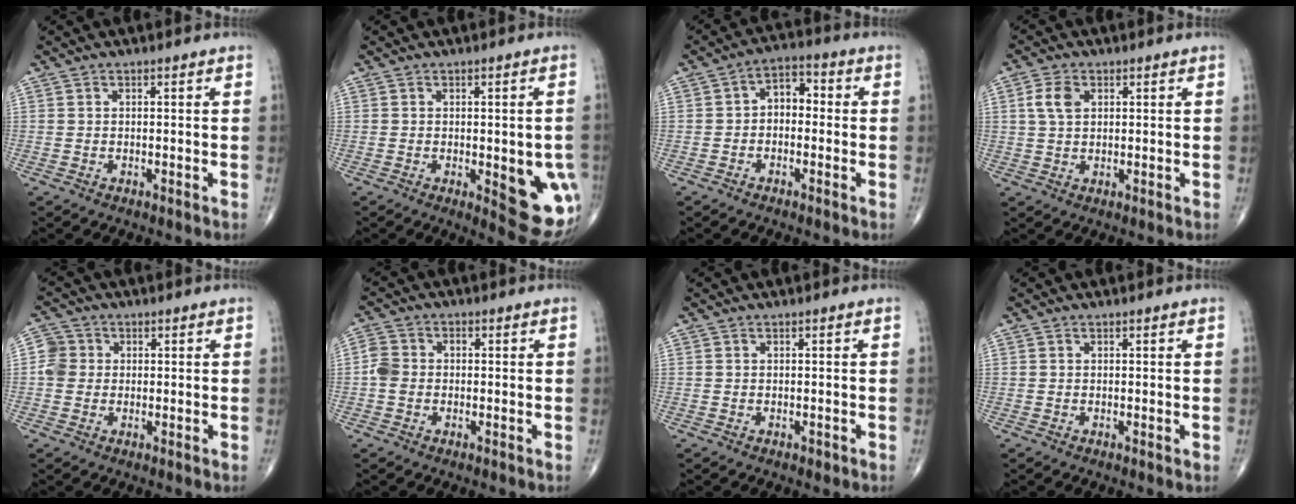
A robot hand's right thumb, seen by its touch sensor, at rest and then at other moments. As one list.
[{"total": 11.7, "force": [-2.5, 4.1, 10.7], "torque": [-0.100, -0.014, -0.020]}, {"total": 5.4, "force": [-0.4, 3.7, 3.9], "torque": [-0.037, 0.025, -0.023]}, {"total": 4.2, "force": [1.3, 2.7, 3.0], "torque": [-0.061, 0.002, 0.024]}, {"total": 4.0, "force": [0.0, 3.7, 1.3], "torque": [-0.010, 0.007, -0.007]}, {"total": 3.7, "force": [-0.8, 3.0, 2.0], "torque": [-0.038, 0.012, -0.021]}, {"total": 0.5, "force": [-0.2, 0.3, 0.3], "torque": [-0.001, 0.001, -0.004]}, {"total": 0.0}]